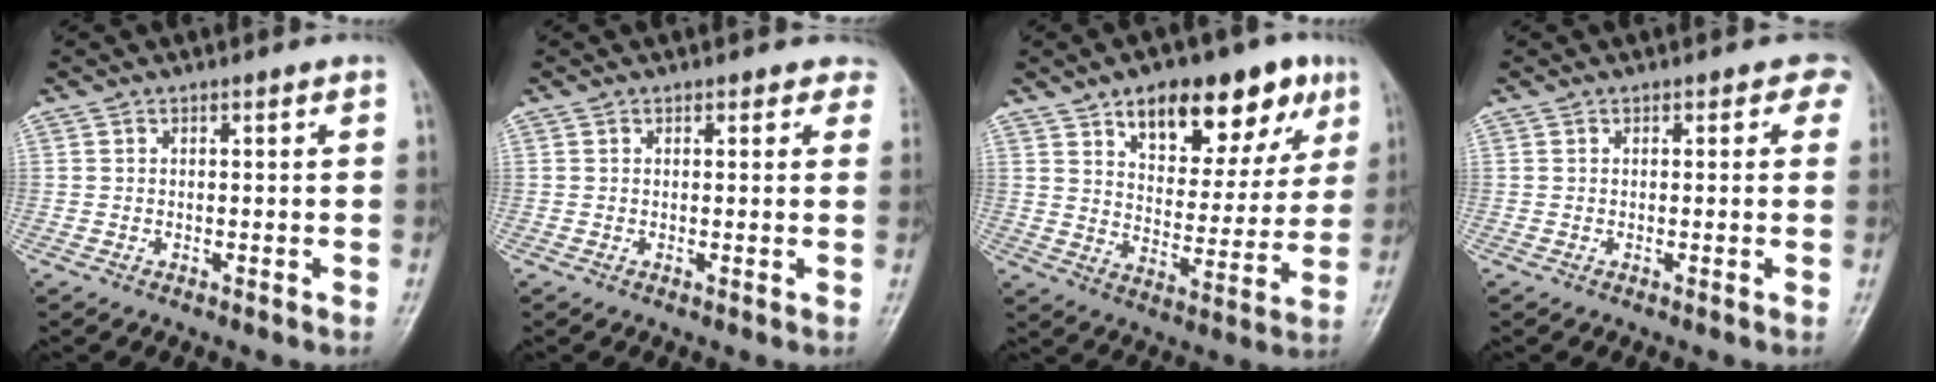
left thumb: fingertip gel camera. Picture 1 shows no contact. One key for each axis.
{"total": 3.1, "fx": 2.5, "fy": 1.7, "fz": 0.6, "tx": 0.028, "ty": -0.008, "tz": 0.010}
{"total": 18.1, "fx": 9.9, "fy": 8.9, "fz": 12.2, "tx": -0.116, "ty": -0.032, "tz": 0.147}
{"total": 2.1, "fx": 1.0, "fy": 1.5, "fz": 1.0, "tx": 0.017, "ty": 0.001, "tz": -0.001}